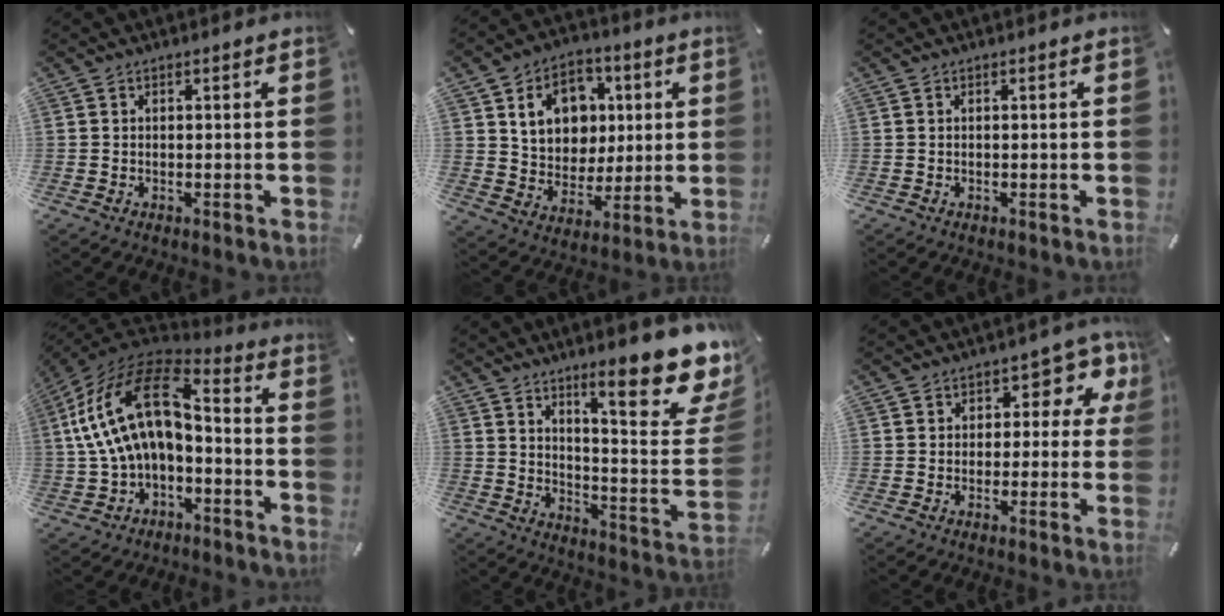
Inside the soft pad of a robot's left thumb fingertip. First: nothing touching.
{"total": 13.7, "force": [4.2, 11.6, 5.9], "torque": [-0.092, -0.005, 0.084]}
{"total": 0.0}
{"total": 19.1, "force": [2.5, 11.5, 15.0], "torque": [-0.322, 0.007, 0.042]}
{"total": 20.5, "force": [13.7, 6.1, 13.9], "torque": [-0.182, -0.108, 0.222]}
{"total": 7.9, "force": [2.7, 5.2, 5.4], "torque": [-0.062, -0.013, 0.040]}